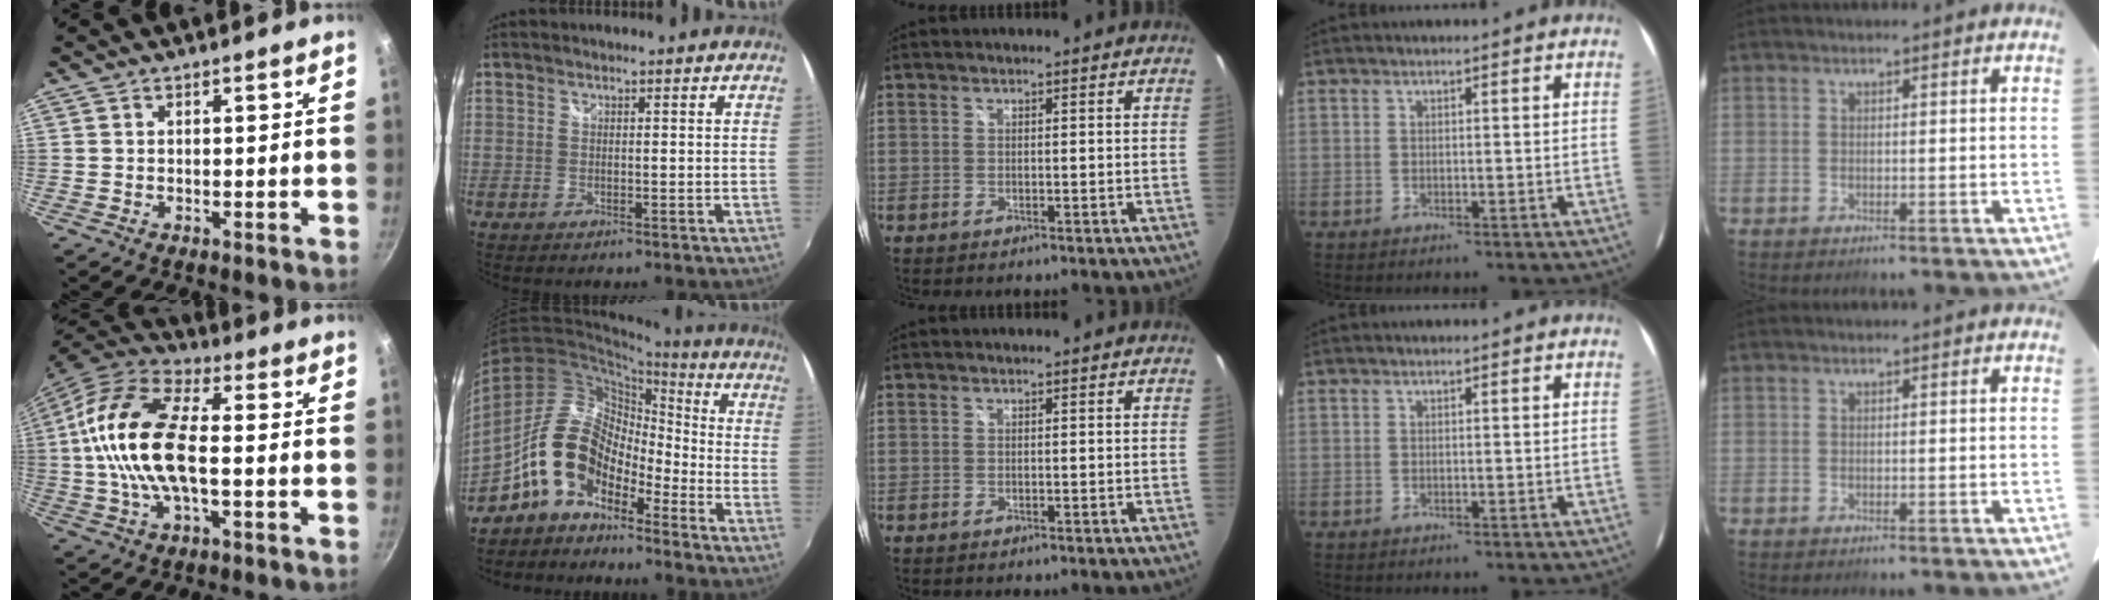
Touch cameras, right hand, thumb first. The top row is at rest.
{"thumb": {"total": 17.8, "force": [0.0, 8.2, 15.7], "torque": [-0.299, 0.031, -0.017]}, "index": {"total": 12.7, "force": [-8.1, 6.9, 6.9], "torque": [-0.123, 0.027, -0.158]}}